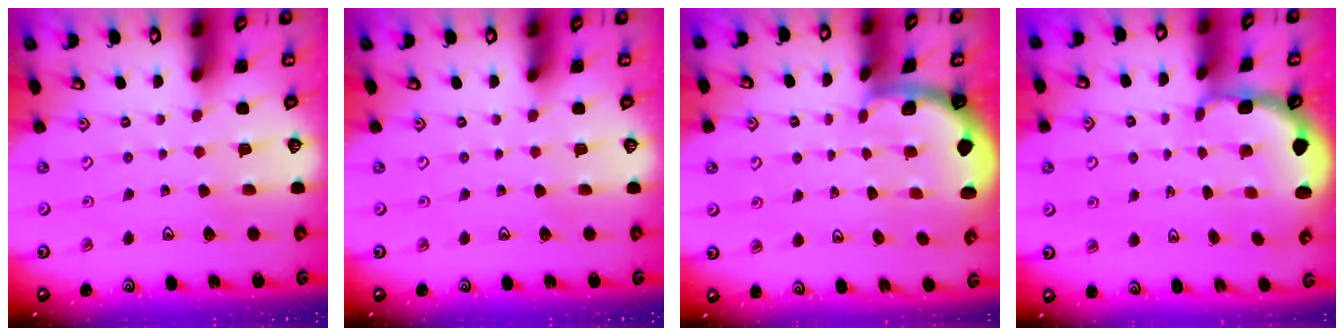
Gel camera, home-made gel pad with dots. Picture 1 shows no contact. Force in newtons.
{"total": 0.0}
{"total": 1.6, "press": 1.6, "slide": 0.1}
{"total": 2.4, "press": 1.8, "slide": 1.7}